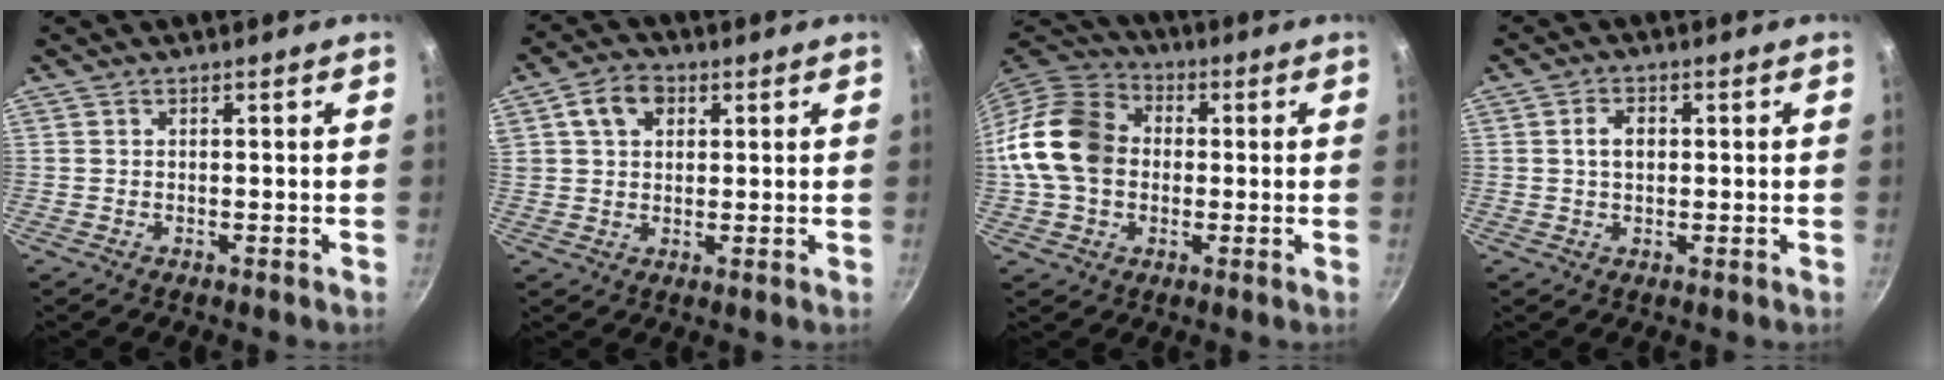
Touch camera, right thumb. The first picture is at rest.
{"total": 6.9, "force": [2.5, 5.0, 4.1], "torque": [-0.056, 0.005, 0.037]}
{"total": 15.8, "force": [-0.4, 12.0, 10.2], "torque": [-0.169, 0.030, -0.023]}
{"total": 3.6, "force": [0.5, 2.4, 2.6], "torque": [-0.033, 0.007, 0.006]}